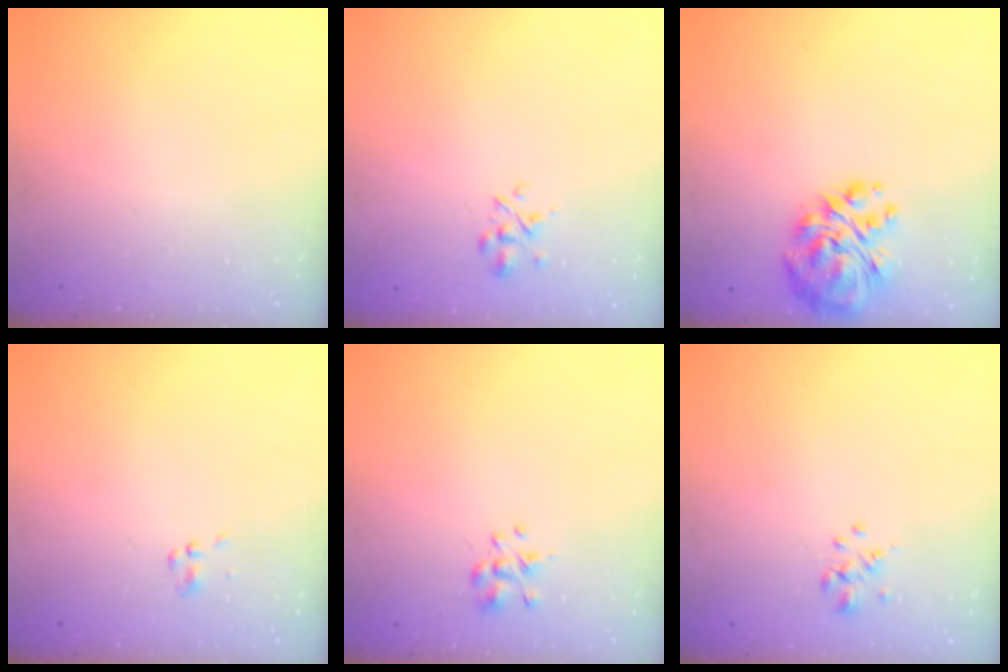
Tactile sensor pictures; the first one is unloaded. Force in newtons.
{"total": 2.3, "press": 2.2, "slide": 0.9}
{"total": 13.3, "press": 12.5, "slide": 4.7}
{"total": 0.5, "press": 0.5, "slide": 0.1}
{"total": 2.3, "press": 2.1, "slide": 0.9}
{"total": 1.3, "press": 1.1, "slide": 0.6}